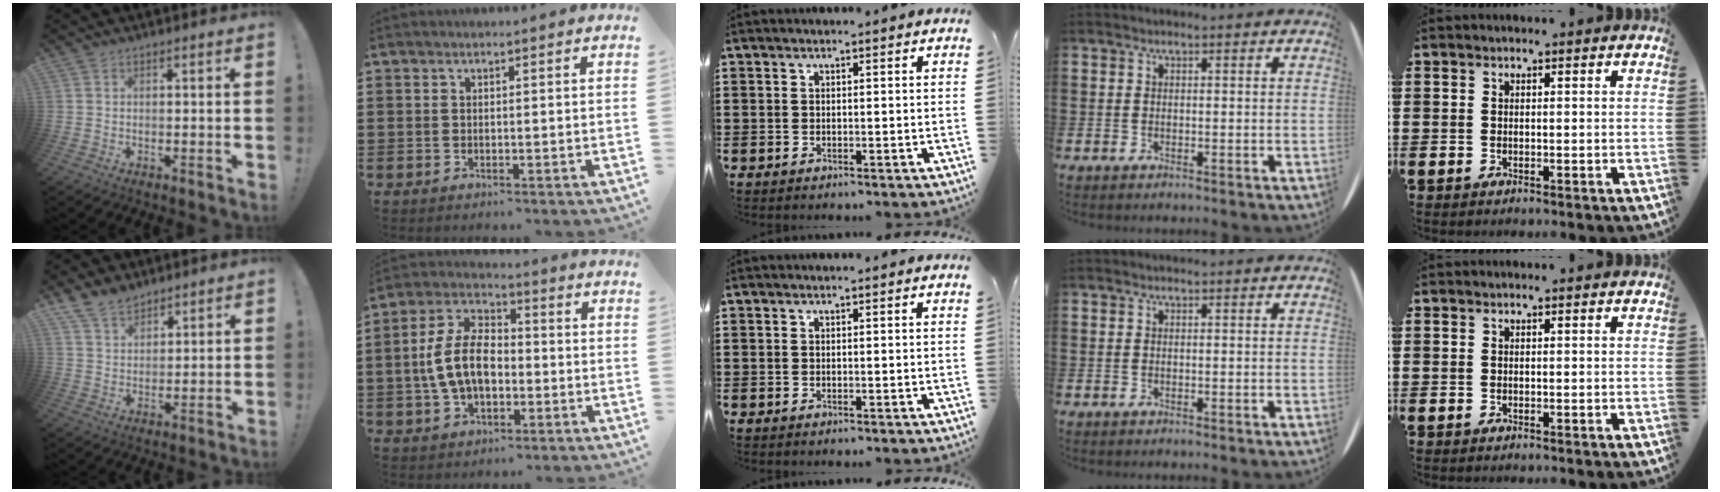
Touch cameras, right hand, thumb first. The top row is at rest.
{"thumb": {"total": 7.2, "force": [5.8, 3.6, 2.3], "torque": [-0.047, -0.032, 0.113]}, "index": {"total": 9.6, "force": [-1.4, 5.7, 7.6], "torque": [-0.186, 0.005, -0.036]}}